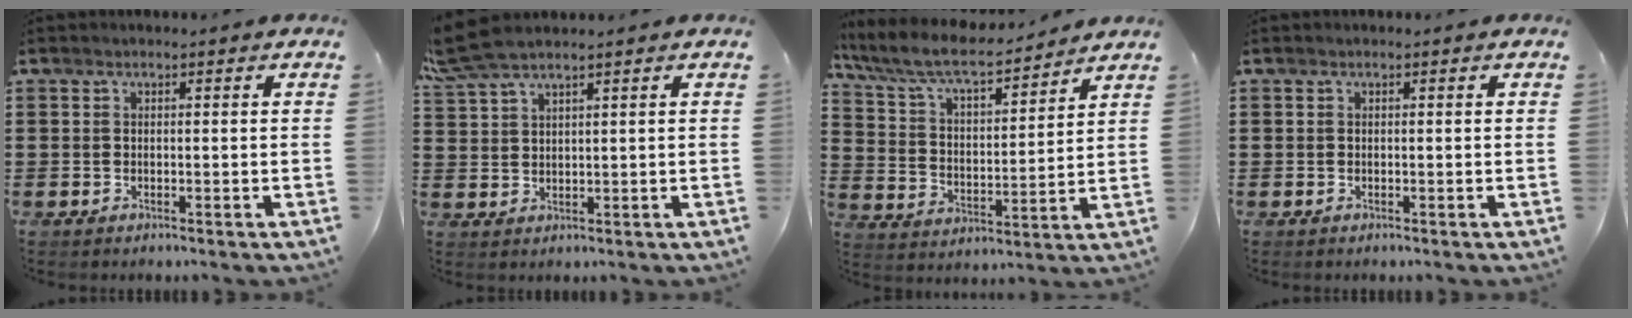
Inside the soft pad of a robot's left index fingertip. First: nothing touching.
{"total": 5.0, "force": [3.9, 0.8, 3.0], "torque": [-0.077, -0.003, 0.071]}
{"total": 7.9, "force": [6.7, 1.5, 3.8], "torque": [-0.101, -0.033, 0.113]}
{"total": 0.0}